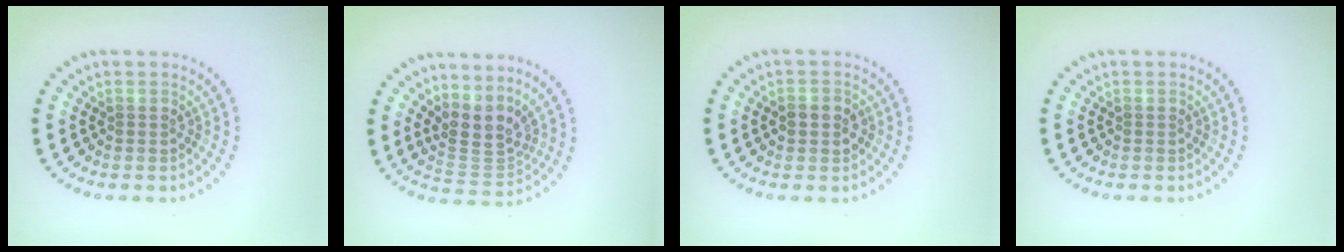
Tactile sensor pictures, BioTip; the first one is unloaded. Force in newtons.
{"total": 3.4, "press": 2.4, "slide": 2.4}
{"total": 1.7, "press": 1.7, "slide": 0.2}
{"total": 0.0}